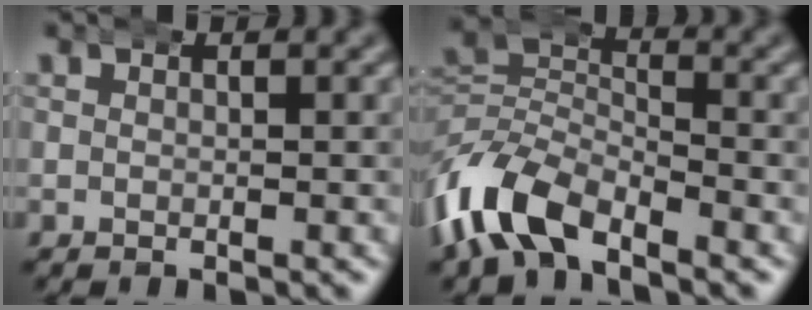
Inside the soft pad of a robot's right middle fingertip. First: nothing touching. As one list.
[{"total": 6.4, "force": [-3.0, 4.4, 3.5], "torque": [-0.093, -0.021, -0.052]}]